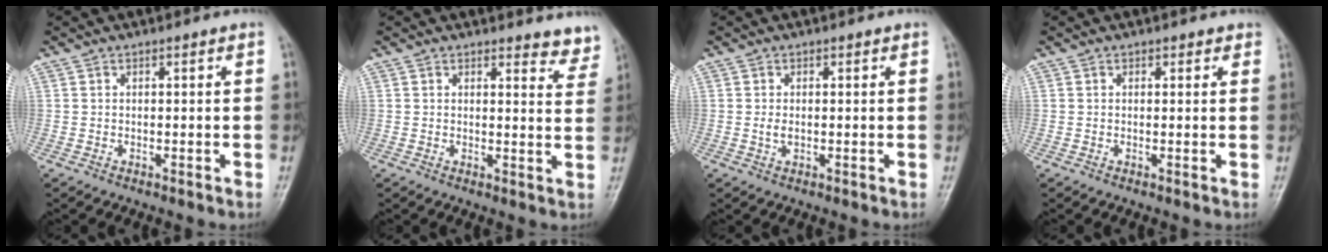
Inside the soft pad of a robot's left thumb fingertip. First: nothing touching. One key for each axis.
{"total": 5.2, "fx": 4.9, "fy": 1.6, "fz": 0.8, "tx": 0.021, "ty": -0.036, "tz": 0.035}
{"total": 1.4, "fx": 0.0, "fy": 0.9, "fz": 1.1, "tx": -0.022, "ty": -0.002, "tz": -0.001}
{"total": 1.1, "fx": 0.7, "fy": 0.8, "fz": 0.3, "tx": 0.012, "ty": -0.003, "tz": 0.003}